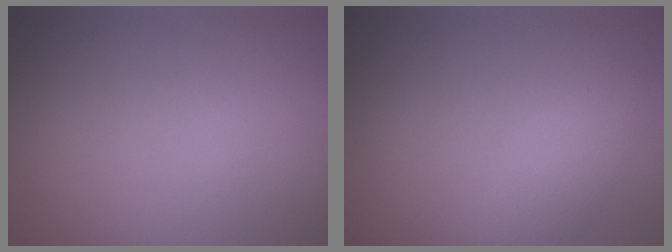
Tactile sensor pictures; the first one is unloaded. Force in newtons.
{"total": 1.8, "press": 1.8, "slide": 0.1}